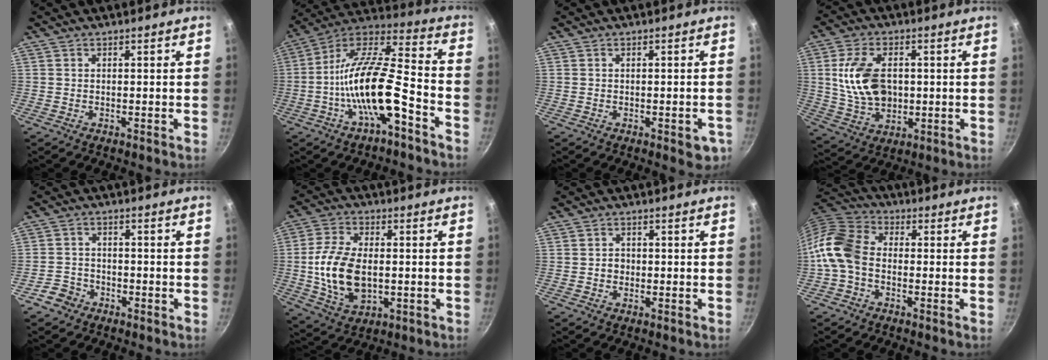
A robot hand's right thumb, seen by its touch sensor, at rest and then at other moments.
{"total": 17.9, "force": [-6.8, 5.8, 15.5], "torque": [-0.277, 0.050, -0.136]}
{"total": 3.8, "force": [-1.6, 1.6, 3.1], "torque": [-0.024, 0.002, -0.018]}
{"total": 13.3, "force": [1.3, 8.6, 10.1], "torque": [-0.174, -0.007, 0.031]}
{"total": 4.0, "force": [-2.6, 3.0, 0.7], "torque": [-0.006, 0.031, -0.047]}
{"total": 13.1, "force": [-0.8, 7.9, 10.4], "torque": [-0.193, 0.006, -0.012]}
{"total": 1.8, "force": [-0.3, 1.6, 0.8], "torque": [-0.005, 0.005, -0.007]}
{"total": 10.1, "force": [-2.0, 7.1, 6.8], "torque": [-0.122, 0.033, -0.063]}